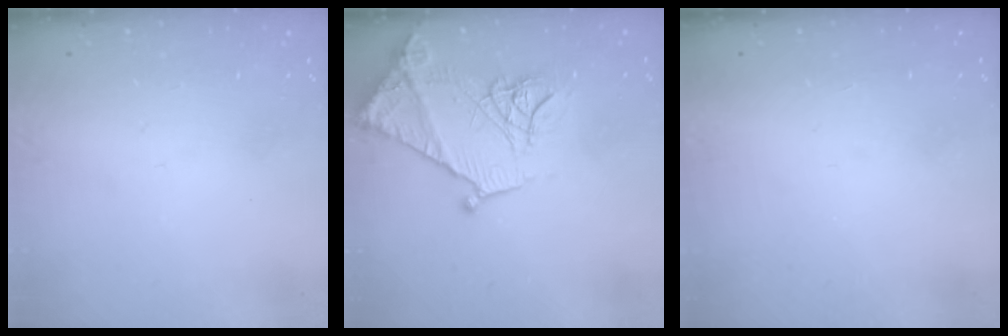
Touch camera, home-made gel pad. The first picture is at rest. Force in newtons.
{"total": 17.4, "press": 17.4, "slide": 1.3}
{"total": 1.5, "press": 1.5, "slide": 0.1}